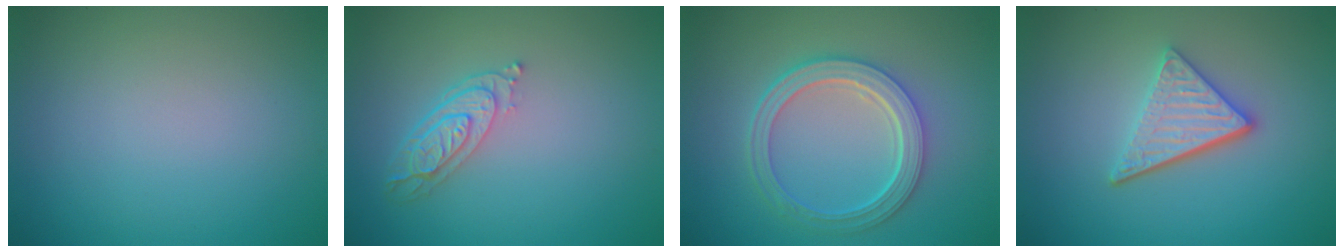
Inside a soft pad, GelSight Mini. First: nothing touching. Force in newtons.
{"total": 3.4, "press": 2.7, "slide": 2.1}
{"total": 5.1, "press": 3.9, "slide": 3.3}
{"total": 3.9, "press": 3.1, "slide": 2.4}